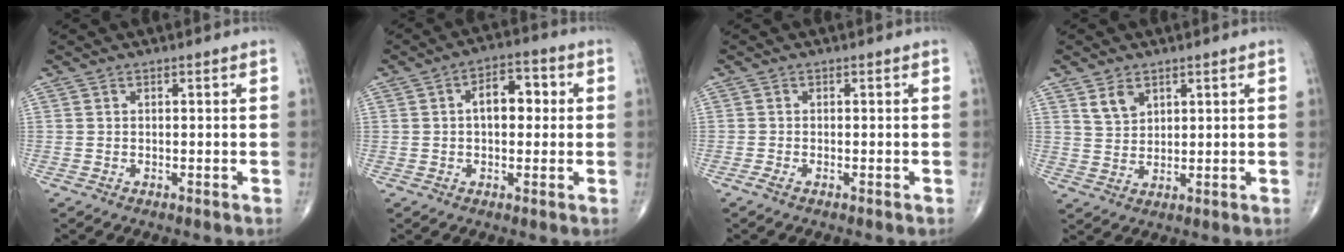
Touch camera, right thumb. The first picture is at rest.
{"total": 7.4, "force": [0.9, 4.4, 5.9], "torque": [-0.069, 0.020, 0.007]}
{"total": 0.8, "force": [-0.5, 0.2, 0.6], "torque": [-0.020, -0.003, -0.014]}
{"total": 4.1, "force": [2.5, 2.6, 2.0], "torque": [-0.025, -0.017, 0.054]}